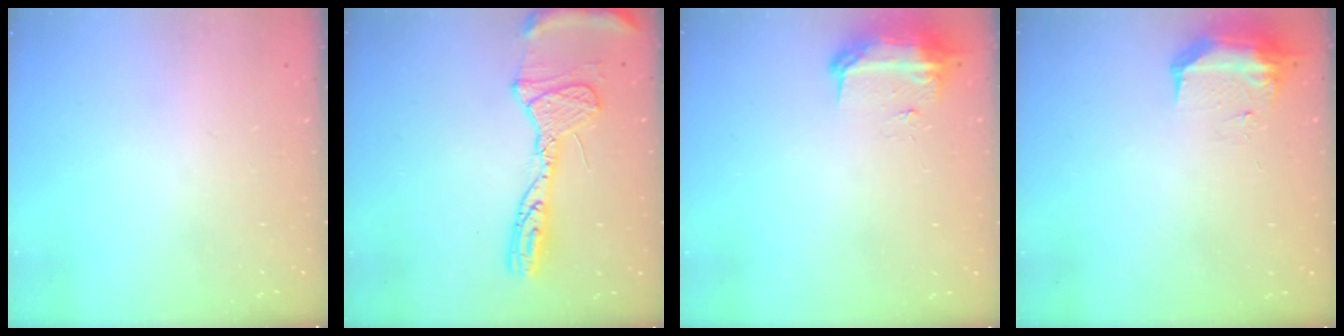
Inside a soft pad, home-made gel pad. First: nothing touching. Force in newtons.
{"total": 17.6, "press": 17.5, "slide": 1.7}
{"total": 9.1, "press": 9.0, "slide": 0.9}
{"total": 9.9, "press": 9.1, "slide": 3.9}